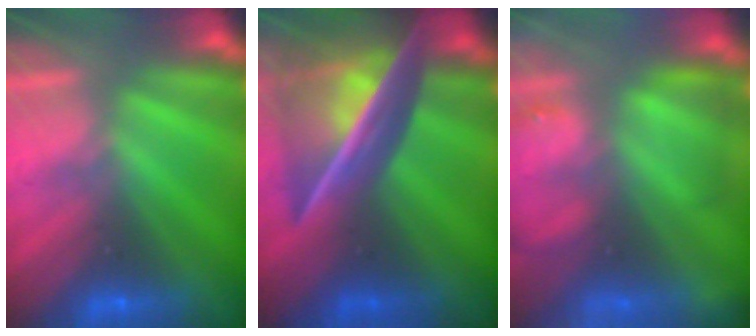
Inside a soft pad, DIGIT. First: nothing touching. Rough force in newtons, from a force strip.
{"total": 7.8}
{"total": 7.5}